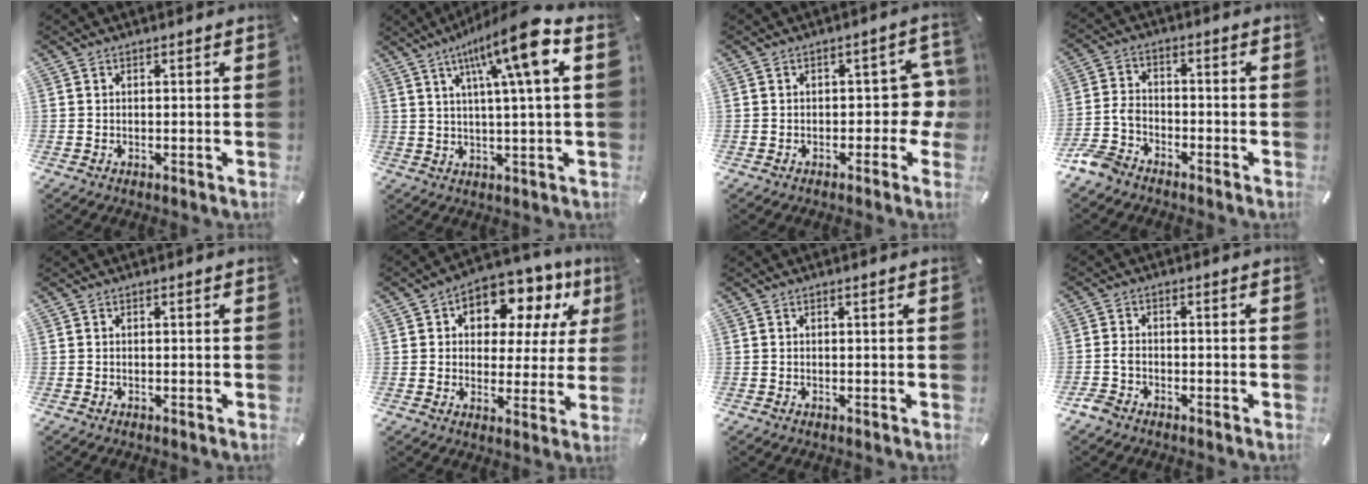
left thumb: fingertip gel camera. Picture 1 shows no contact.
{"total": 15.1, "force": [5.7, 2.1, 13.8], "torque": [-0.231, -0.014, 0.083]}
{"total": 7.0, "force": [-0.2, 4.3, 5.4], "torque": [-0.064, 0.006, -0.006]}
{"total": 7.0, "force": [-5.1, 3.9, 2.6], "torque": [-0.067, 0.020, -0.104]}
{"total": 0.0}
{"total": 10.9, "force": [5.7, 7.4, 5.6], "torque": [-0.084, -0.042, 0.101]}
{"total": 0.0}
{"total": 2.9, "force": [-1.9, 1.8, 1.2], "torque": [-0.035, 0.006, -0.041]}